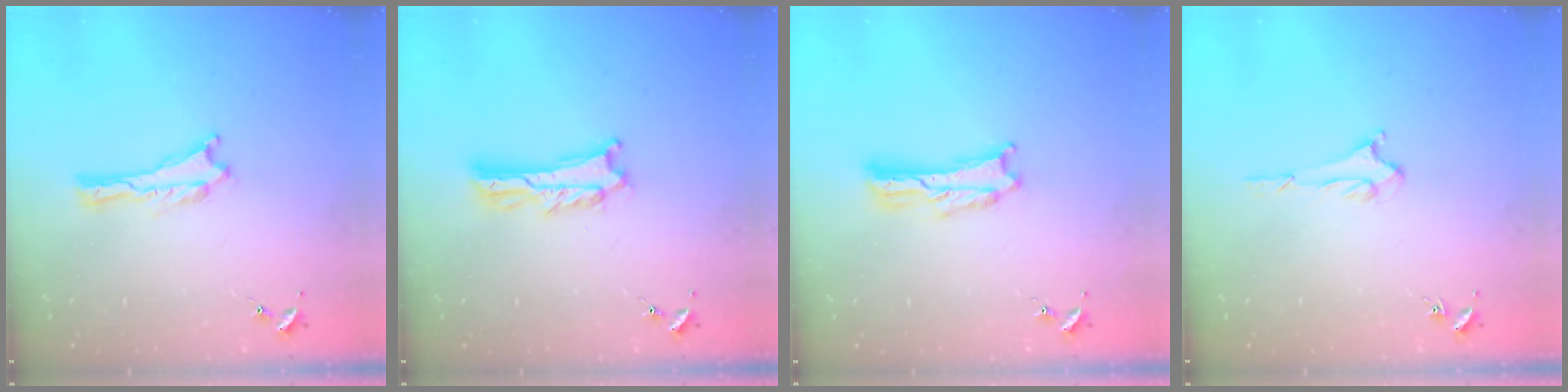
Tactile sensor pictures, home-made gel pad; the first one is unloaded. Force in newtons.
{"total": 3.1, "press": 3.1, "slide": 0.4}
{"total": 1.6, "press": 1.6, "slide": 0.3}
{"total": 1.5, "press": 1.5, "slide": 0.2}